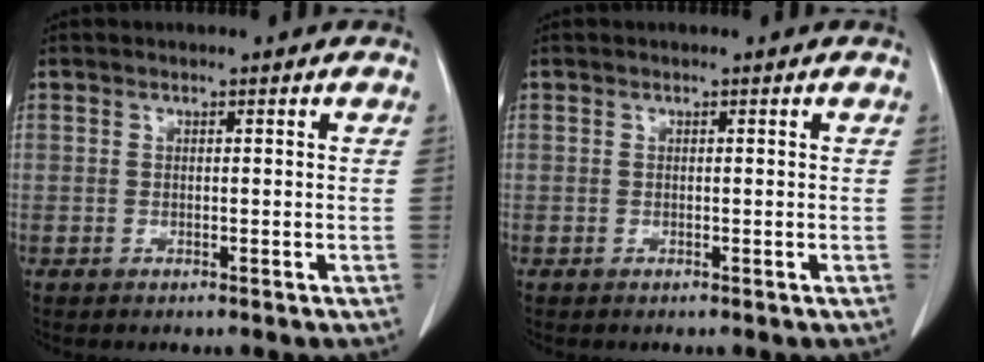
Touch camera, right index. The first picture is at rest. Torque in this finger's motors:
{"motor_torque": [0.00, 0.00, 0.00, 0.00]}